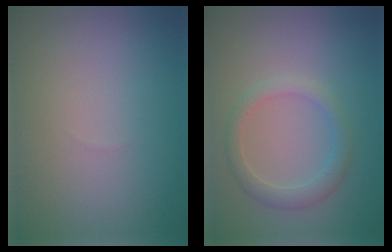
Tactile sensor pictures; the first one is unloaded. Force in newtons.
{"total": 2.3, "press": 2.3, "slide": 0.1}